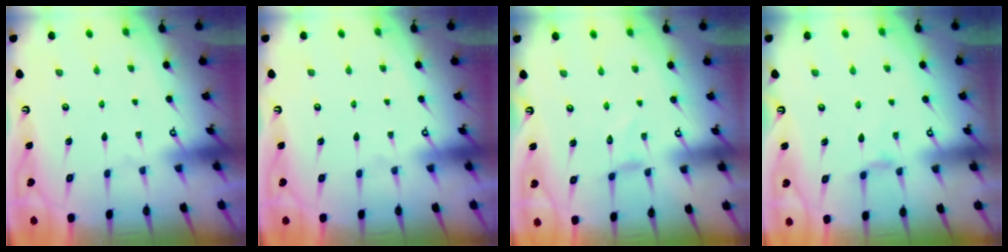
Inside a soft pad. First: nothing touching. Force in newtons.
{"total": 0.0}
{"total": 0.0}
{"total": 1.9, "press": 1.9, "slide": 0.4}